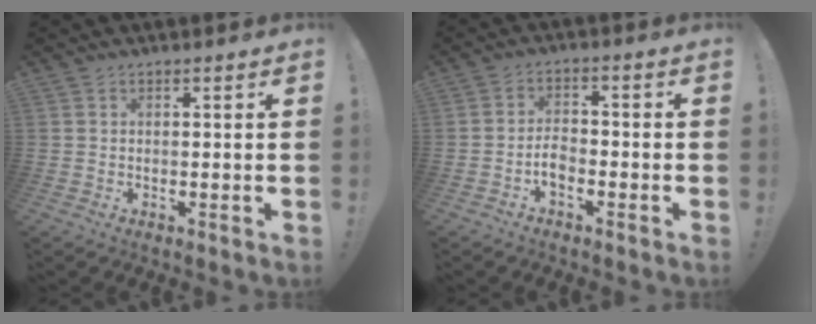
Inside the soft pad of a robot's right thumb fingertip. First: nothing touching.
{"total": 4.6, "force": [-2.5, 2.3, 3.0], "torque": [-0.058, 0.005, -0.045]}